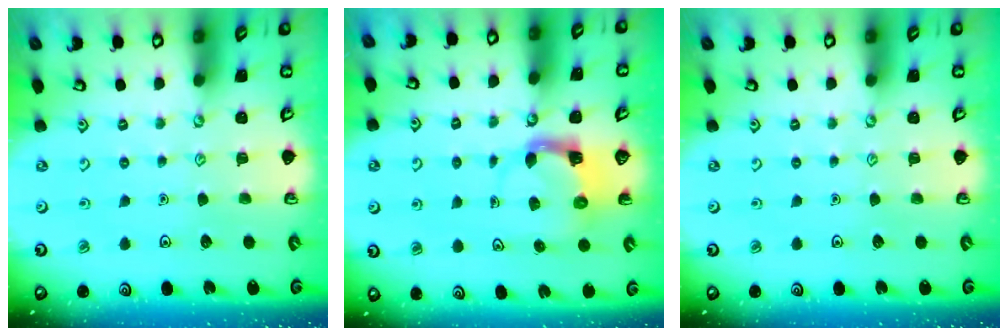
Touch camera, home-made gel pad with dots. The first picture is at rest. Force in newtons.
{"total": 3.8, "press": 3.7, "slide": 0.7}
{"total": 0.0}